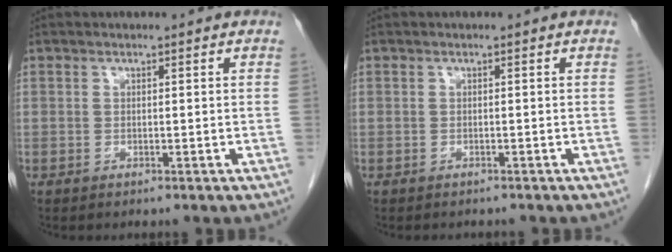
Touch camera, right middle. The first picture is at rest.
{"total": 1.8, "force": [-1.7, 0.7, 0.3], "torque": [-0.007, -0.002, -0.021]}